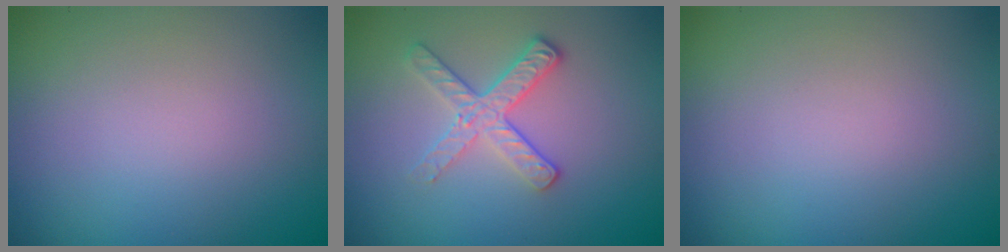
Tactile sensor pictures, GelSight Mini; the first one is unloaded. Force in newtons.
{"total": 2.7, "press": 2.4, "slide": 1.2}
{"total": 0.0}